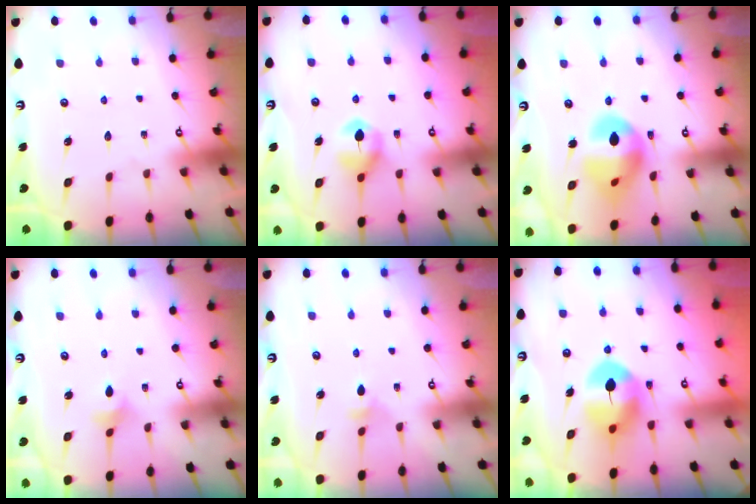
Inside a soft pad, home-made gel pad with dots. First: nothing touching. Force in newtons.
{"total": 6.4, "press": 6.4, "slide": 0.6}
{"total": 14.9, "press": 14.8, "slide": 1.5}
{"total": 3.9, "press": 3.8, "slide": 0.8}
{"total": 4.0, "press": 3.9, "slide": 1.0}
{"total": 8.8, "press": 8.7, "slide": 1.2}